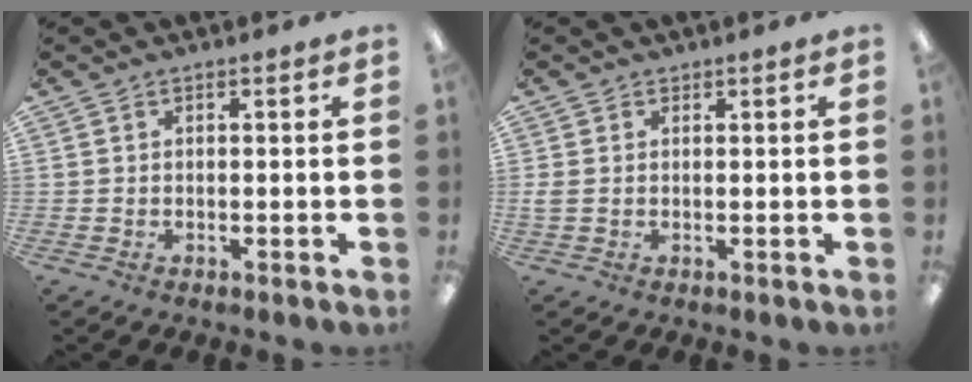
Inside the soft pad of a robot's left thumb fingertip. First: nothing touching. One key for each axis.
{"total": 1.5, "fx": 0.5, "fy": 1.1, "fz": 1.0, "tx": -0.020, "ty": 0.003, "tz": 0.009}